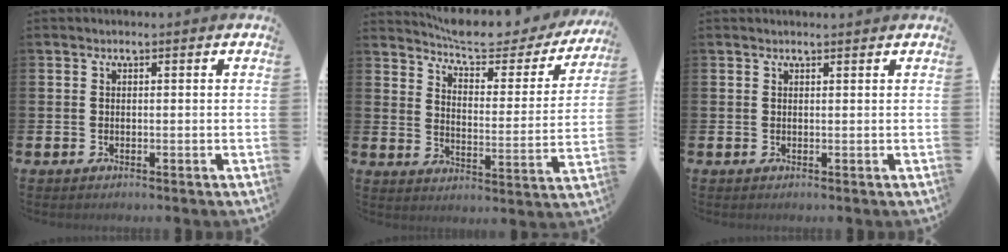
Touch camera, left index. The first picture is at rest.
{"total": 7.3, "force": [6.7, 1.6, 2.3], "torque": [-0.068, -0.051, 0.111]}
{"total": 0.7, "force": [0.7, 0.0, 0.1], "torque": [0.007, -0.003, 0.011]}